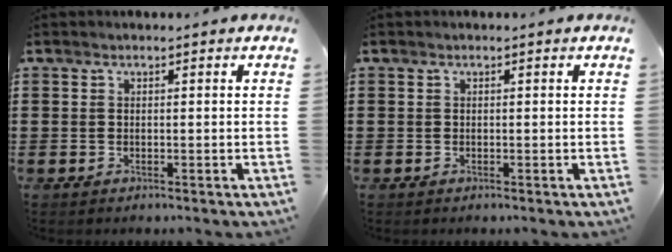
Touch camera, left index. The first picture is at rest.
{"total": 0.0}